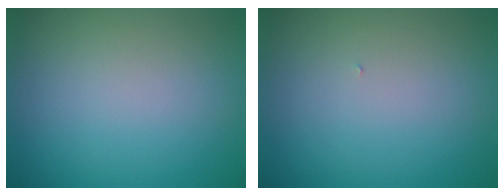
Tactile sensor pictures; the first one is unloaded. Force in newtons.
{"total": 0.0}